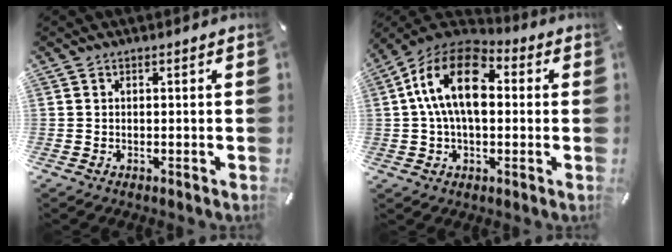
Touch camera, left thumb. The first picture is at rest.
{"total": 15.8, "force": [2.1, 10.0, 12.1], "torque": [-0.242, 0.013, 0.035]}